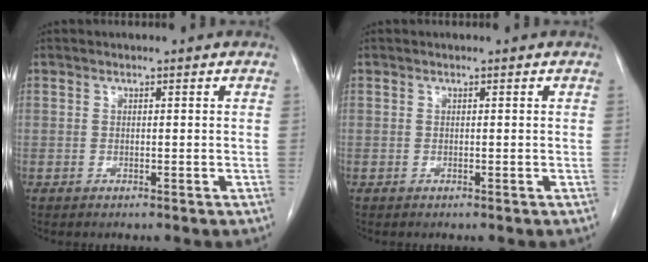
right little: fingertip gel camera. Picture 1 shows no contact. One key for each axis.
{"total": 0.0}